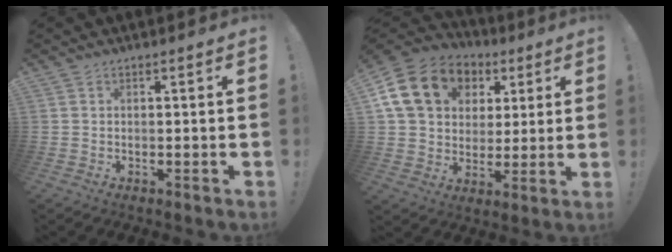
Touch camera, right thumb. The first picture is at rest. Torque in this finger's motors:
{"motor_torque": [0.70, 0.88, 1.36, 0.50, 0.12]}